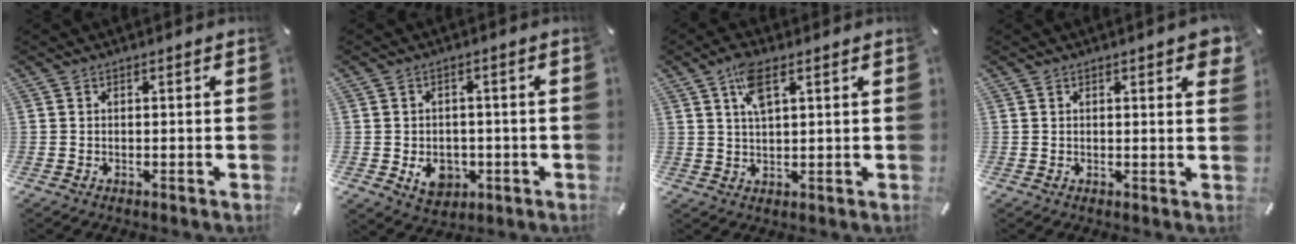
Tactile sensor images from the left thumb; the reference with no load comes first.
{"total": 6.6, "force": [-1.7, 5.4, 3.4], "torque": [-0.051, -0.001, -0.031]}
{"total": 6.1, "force": [3.0, 2.2, 4.8], "torque": [-0.104, 0.006, 0.053]}
{"total": 2.6, "force": [1.4, 0.7, 2.1], "torque": [-0.028, -0.003, 0.020]}